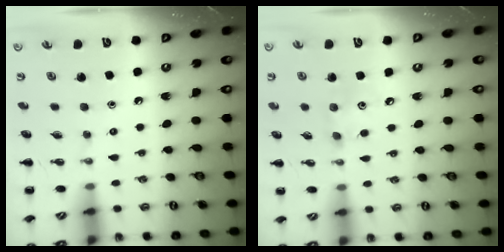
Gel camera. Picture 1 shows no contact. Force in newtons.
{"total": 4.9, "press": 4.8, "slide": 1.2}